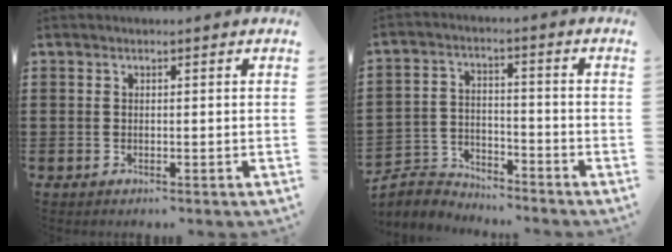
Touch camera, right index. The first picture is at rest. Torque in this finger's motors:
{"motor_torque": [-0.13, -0.15, -0.48, -0.10]}